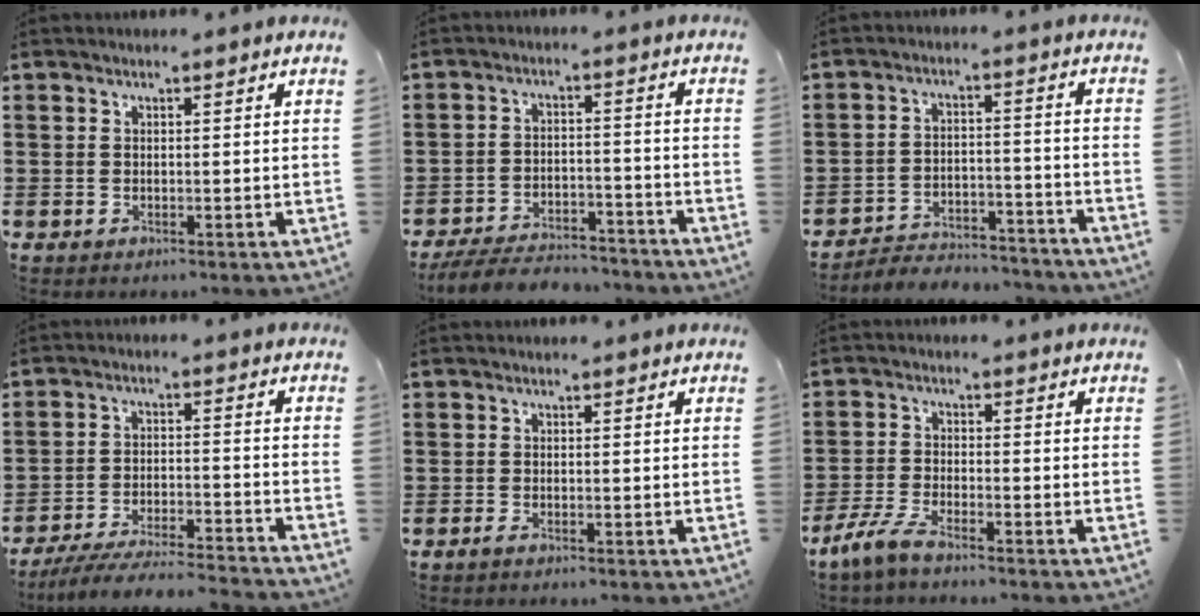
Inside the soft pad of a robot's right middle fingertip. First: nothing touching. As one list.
[{"total": 5.3, "force": [-5.2, 0.5, 1.1], "torque": [-0.022, 0.007, -0.103]}, {"total": 4.3, "force": [-4.2, 0.3, 0.4], "torque": [-0.003, 0.009, -0.088]}, {"total": 6.0, "force": [-5.6, -0.3, 2.0], "torque": [-0.043, -0.008, -0.110]}, {"total": 0.5, "force": [0.0, -0.4, 0.3], "torque": [-0.003, -0.004, 0.002]}, {"total": 4.0, "force": [-3.2, 0.0, 2.4], "torque": [-0.069, -0.013, -0.068]}]